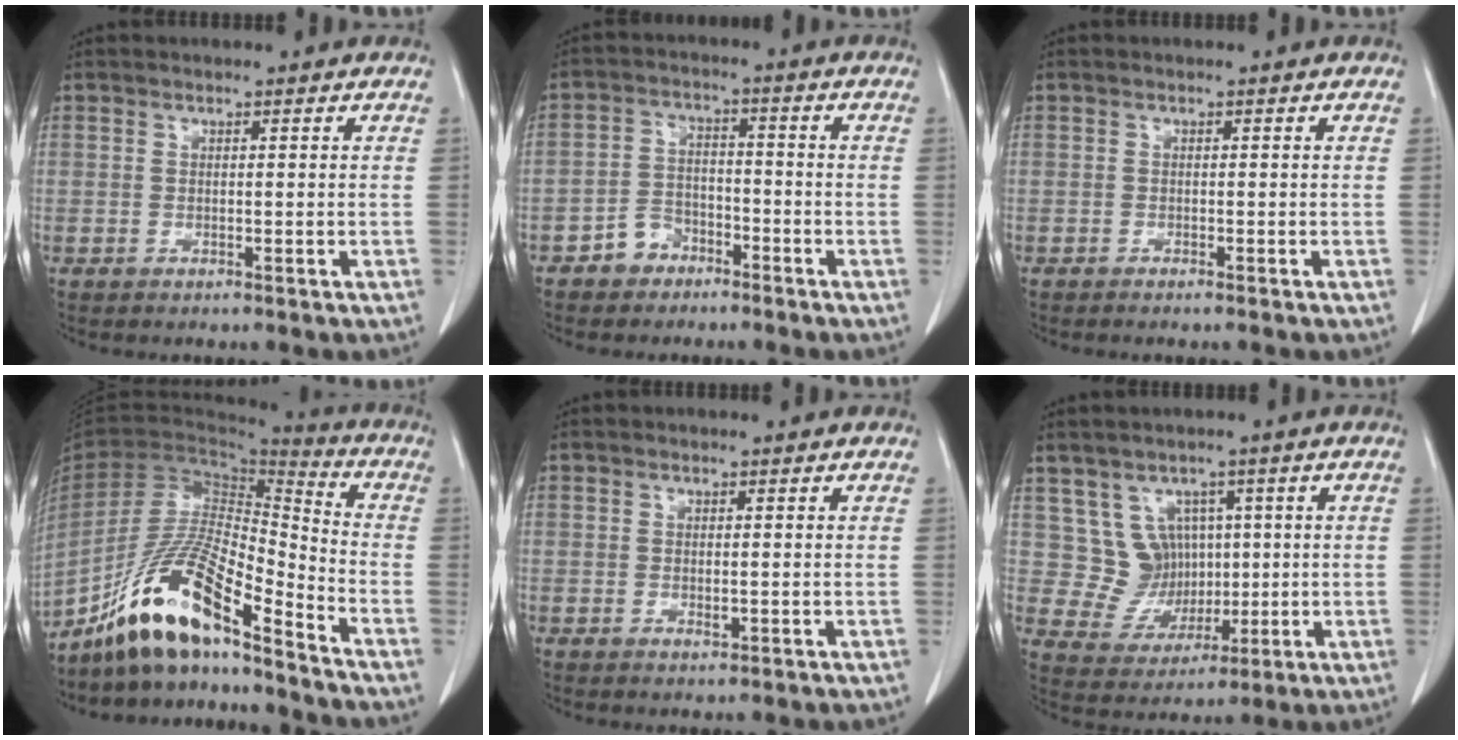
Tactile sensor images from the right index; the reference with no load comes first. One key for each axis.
{"total": 4.8, "fx": -3.2, "fy": 3.4, "fz": 1.1, "tx": -0.016, "ty": 0.015, "tz": -0.058}
{"total": 1.1, "fx": -0.9, "fy": 0.1, "fz": 0.6, "tx": -0.011, "ty": -0.002, "tz": -0.010}
{"total": 15.5, "fx": -11.7, "fy": 1.8, "fz": 10.1, "tx": -0.187, "ty": 0.001, "tz": -0.214}
{"total": 0.9, "fx": -0.2, "fy": 0.4, "fz": 0.8, "tx": -0.015, "ty": -0.002, "tz": -0.001}
{"total": 6.8, "fx": 2.1, "fy": 6.3, "fz": 1.5, "tx": -0.023, "ty": 0.020, "tz": 0.052}